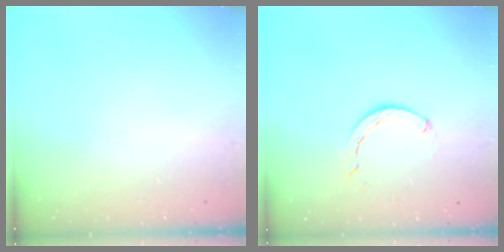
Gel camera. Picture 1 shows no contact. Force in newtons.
{"total": 2.4, "press": 2.3, "slide": 0.4}